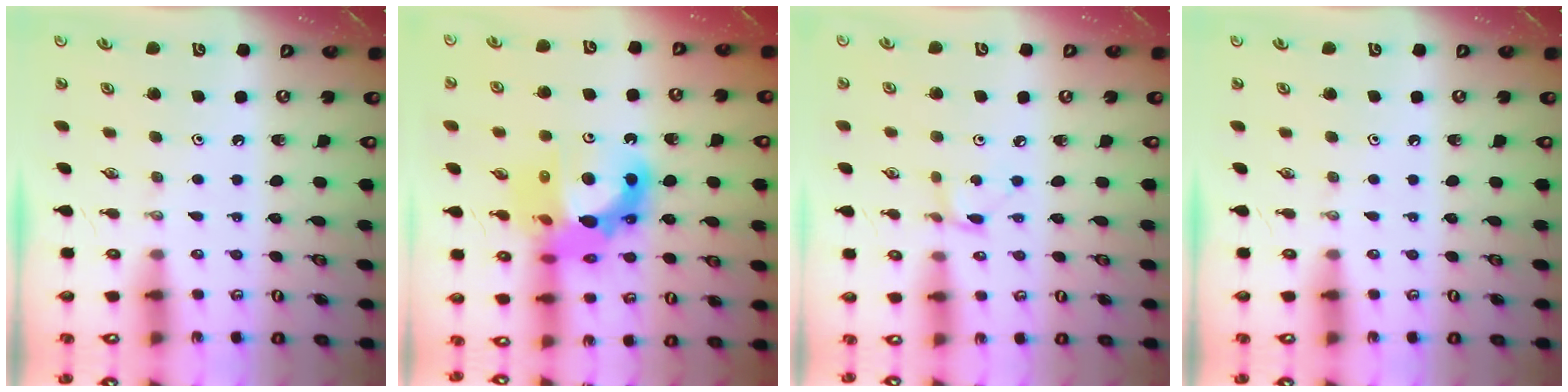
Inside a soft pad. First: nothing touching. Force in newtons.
{"total": 17.5, "press": 17.5, "slide": 1.4}
{"total": 2.4, "press": 2.4, "slide": 0.3}
{"total": 0.0}